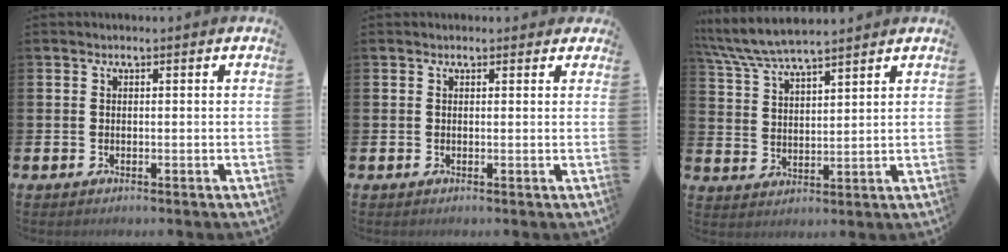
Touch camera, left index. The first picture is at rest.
{"total": 0.6, "force": [0.4, 0.4, 0.1], "torque": [0.003, 0.004, 0.005]}
{"total": 6.6, "force": [6.3, 0.7, 2.0], "torque": [-0.065, -0.025, 0.114]}